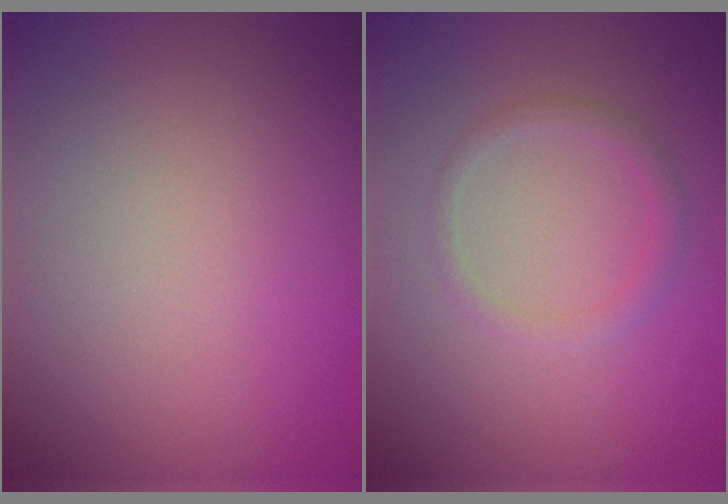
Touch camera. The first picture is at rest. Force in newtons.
{"total": 1.6, "press": 1.6, "slide": 0.0}